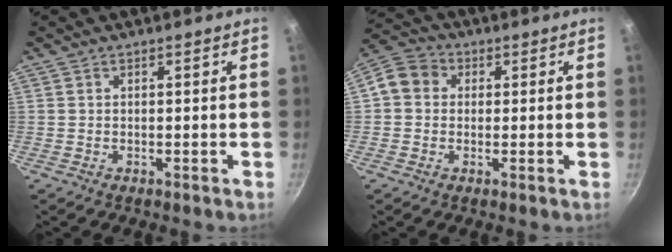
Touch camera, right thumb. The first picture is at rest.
{"total": 6.8, "force": [0.7, 6.0, 3.1], "torque": [-0.036, 0.015, -0.009]}